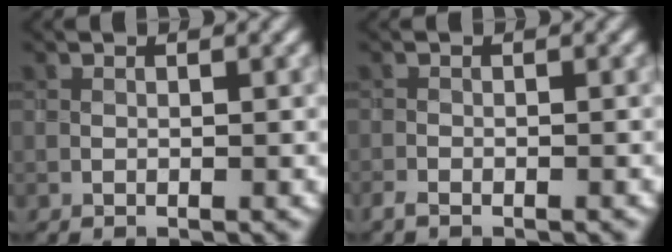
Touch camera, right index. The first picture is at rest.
{"total": 1.1, "force": [-0.9, 0.3, 0.4], "torque": [-0.010, -0.004, -0.022]}